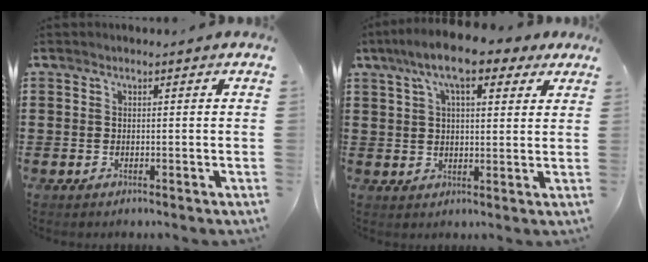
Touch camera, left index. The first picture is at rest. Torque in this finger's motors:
{"motor_torque": [2.14, 0.00, 1.05, 0.21]}